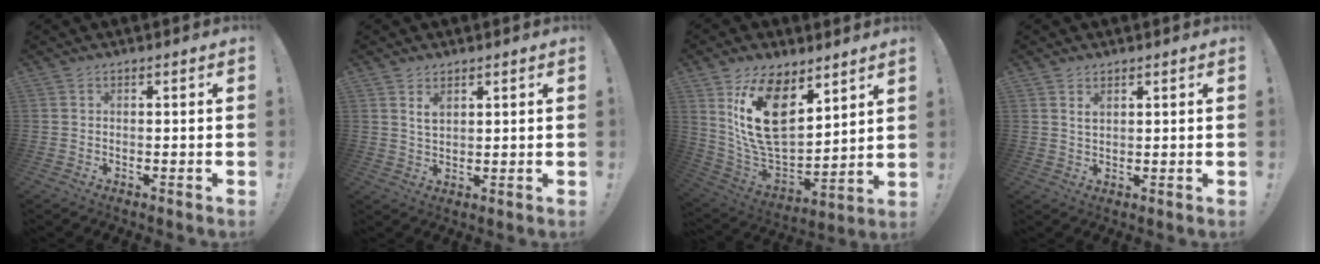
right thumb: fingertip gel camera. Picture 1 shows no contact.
{"total": 3.6, "force": [2.3, 1.9, 1.9], "torque": [-0.021, -0.013, 0.038]}
{"total": 19.2, "force": [8.8, 11.4, 12.7], "torque": [-0.231, -0.059, 0.161]}
{"total": 2.4, "force": [1.6, 1.2, 1.2], "torque": [-0.012, -0.006, 0.026]}